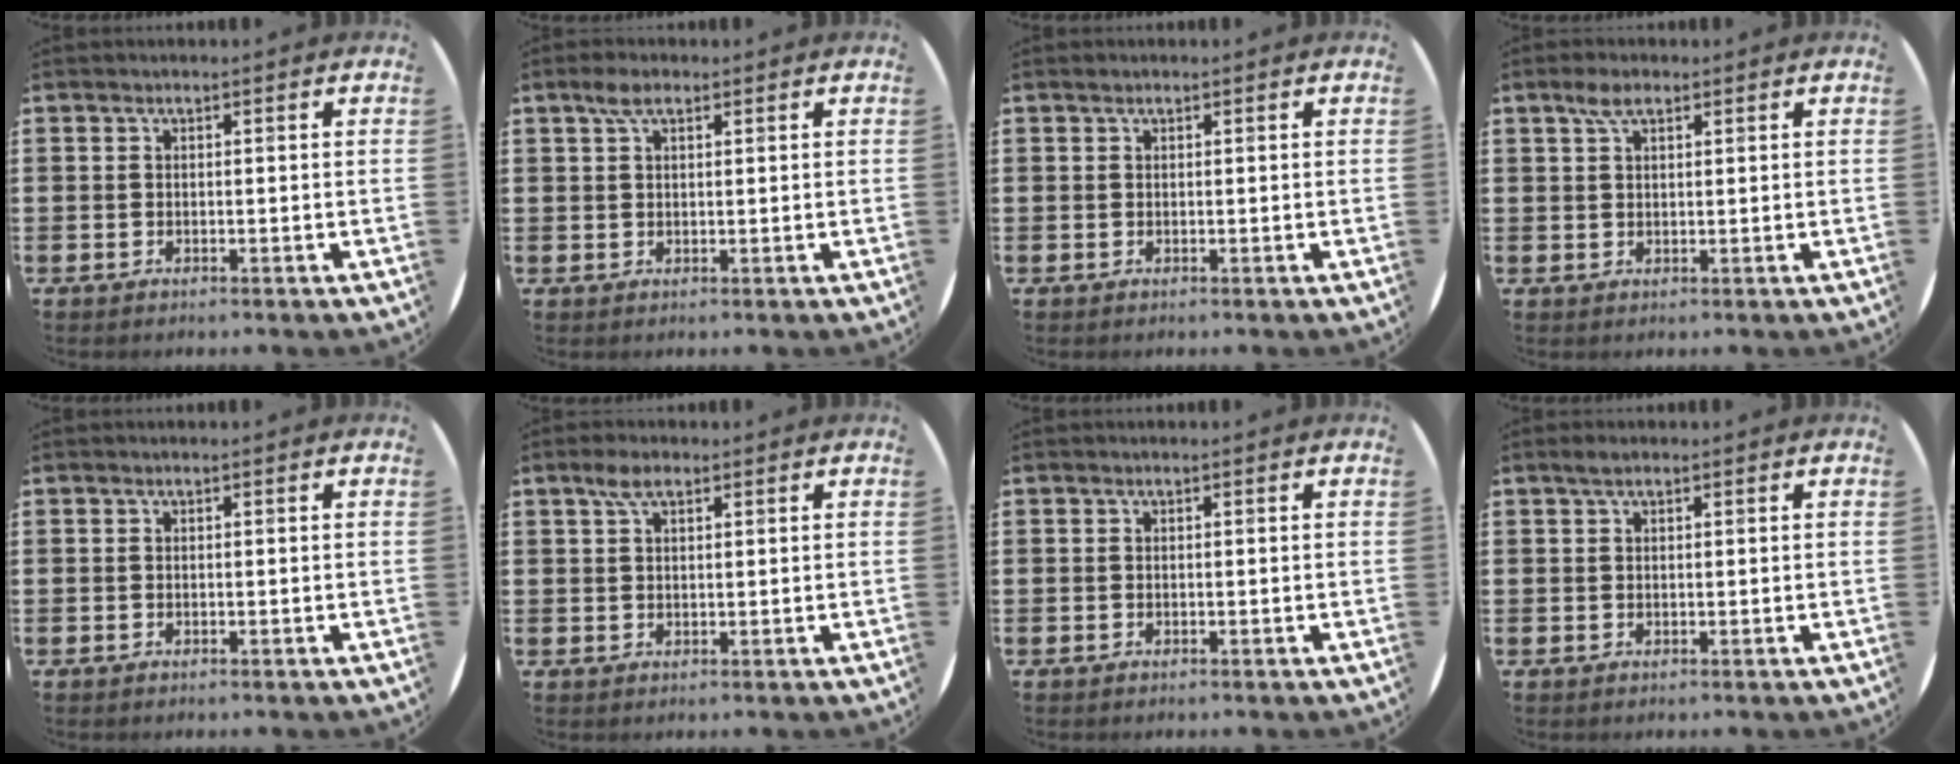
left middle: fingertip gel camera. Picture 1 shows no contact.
{"total": 2.8, "force": [1.8, 1.4, 1.5], "torque": [-0.026, 0.005, 0.032]}
{"total": 0.0}
{"total": 2.9, "force": [2.0, 1.4, 1.7], "torque": [-0.028, 0.005, 0.033]}
{"total": 0.0}
{"total": 3.0, "force": [2.0, 1.4, 1.7], "torque": [-0.030, 0.004, 0.034]}
{"total": 0.0}
{"total": 1.3, "force": [0.9, 0.7, 0.6], "torque": [-0.006, 0.003, 0.015]}